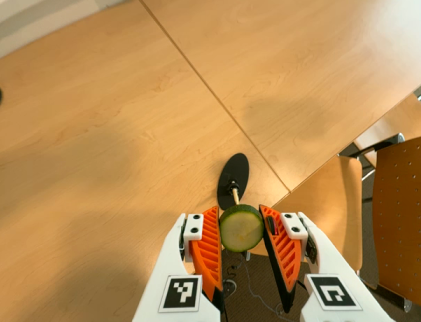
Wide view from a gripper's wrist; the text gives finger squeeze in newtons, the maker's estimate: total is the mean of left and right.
{"total": 8.6, "left": 8.9, "right": 8.3}